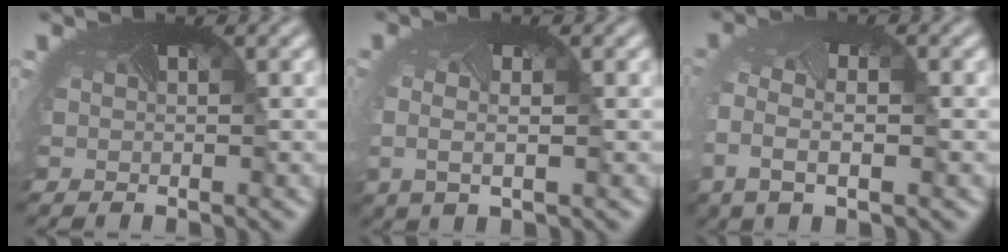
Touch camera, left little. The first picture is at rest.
{"total": 1.6, "force": [-0.2, 0.6, 1.5], "torque": [-0.053, -0.010, -0.002]}
{"total": 3.8, "force": [-1.2, 2.0, 3.0], "torque": [-0.098, -0.018, -0.022]}